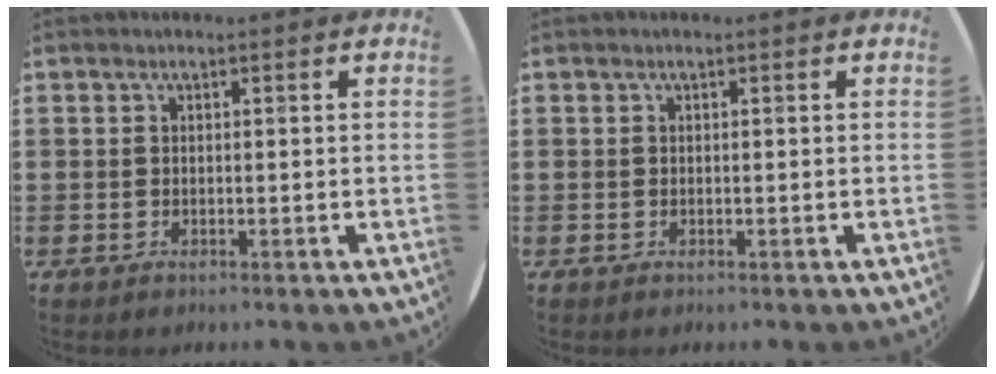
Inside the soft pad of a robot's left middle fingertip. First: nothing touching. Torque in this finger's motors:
{"motor_torque": [0.57, -0.93, 0.05, 0.02]}